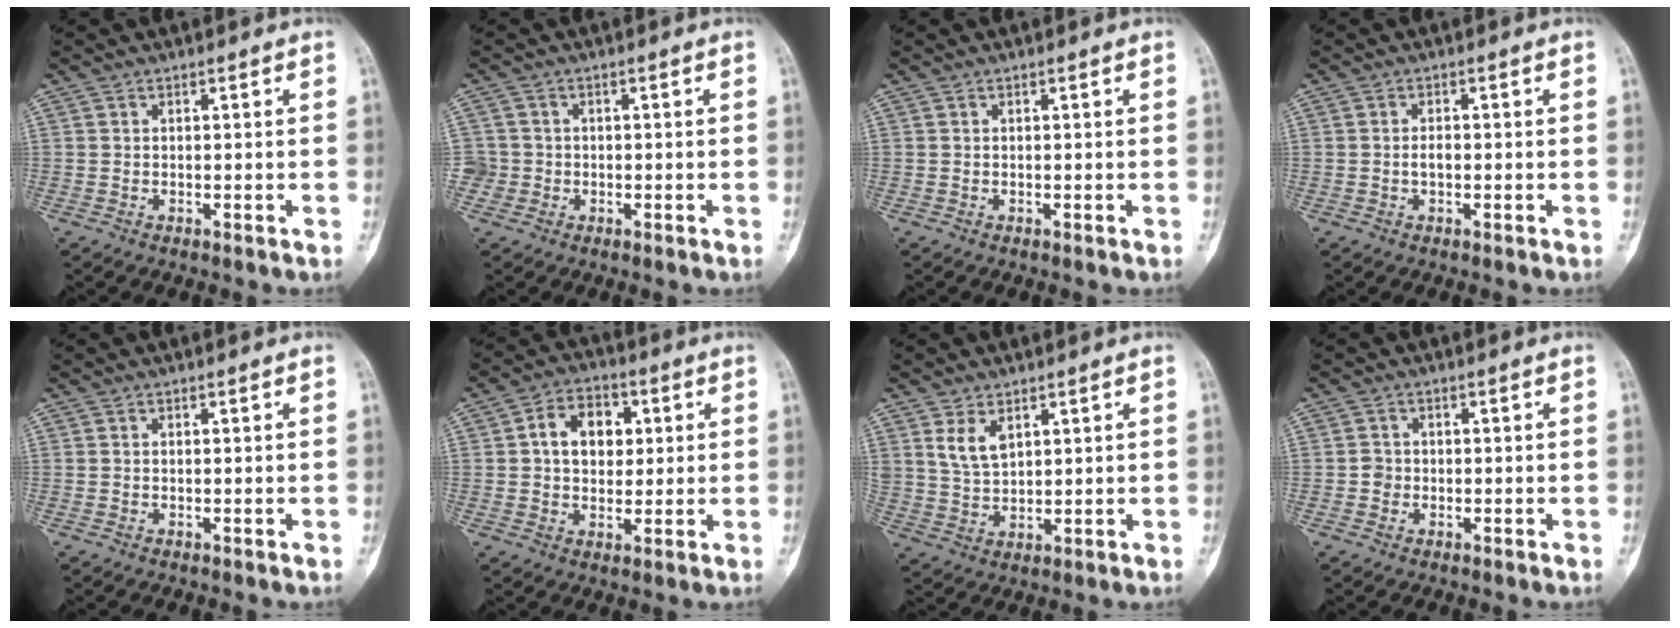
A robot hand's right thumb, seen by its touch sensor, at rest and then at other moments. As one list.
[{"total": 3.0, "force": [-0.5, 2.9, -0.1], "torque": [0.023, 0.010, -0.013]}, {"total": 0.0}, {"total": 1.5, "force": [-0.3, 0.8, 1.2], "torque": [-0.017, 0.003, -0.007]}, {"total": 0.0}, {"total": 9.6, "force": [1.8, 6.9, 6.3], "torque": [-0.071, 0.009, 0.025]}, {"total": 5.2, "force": [2.7, 2.9, 3.4], "torque": [-0.057, -0.016, 0.061]}, {"total": 1.7, "force": [-0.3, 1.6, 0.4], "torque": [0.003, 0.008, -0.008]}]